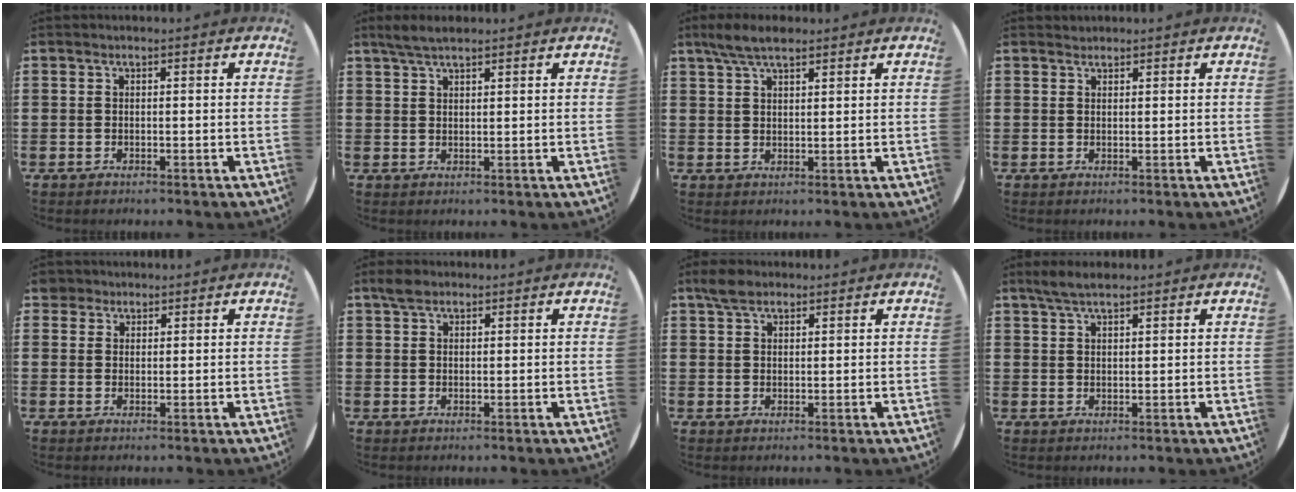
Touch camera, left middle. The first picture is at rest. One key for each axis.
{"total": 2.7, "fx": 2.2, "fy": 0.6, "fz": 1.5, "tx": -0.033, "ty": 0.006, "tz": 0.041}
{"total": 4.6, "fx": 3.6, "fy": 1.3, "fz": 2.5, "tx": -0.058, "ty": 0.000, "tz": 0.066}
{"total": 0.7, "fx": 0.7, "fy": 0.1, "fz": -0.1, "tx": 0.002, "ty": 0.003, "tz": 0.013}
{"total": 2.2, "fx": 1.8, "fy": 1.3, "fz": 0.1, "tx": -0.001, "ty": 0.004, "tz": 0.035}
{"total": 2.1, "fx": 1.7, "fy": 1.0, "fz": 0.7, "tx": -0.009, "ty": 0.002, "tz": 0.031}
{"total": 2.9, "fx": 2.4, "fy": 1.3, "fz": 1.1, "tx": -0.018, "ty": 0.004, "tz": 0.044}
{"total": 3.0, "fx": 2.4, "fy": 0.7, "fz": 1.7, "tx": -0.037, "ty": 0.004, "tz": 0.044}